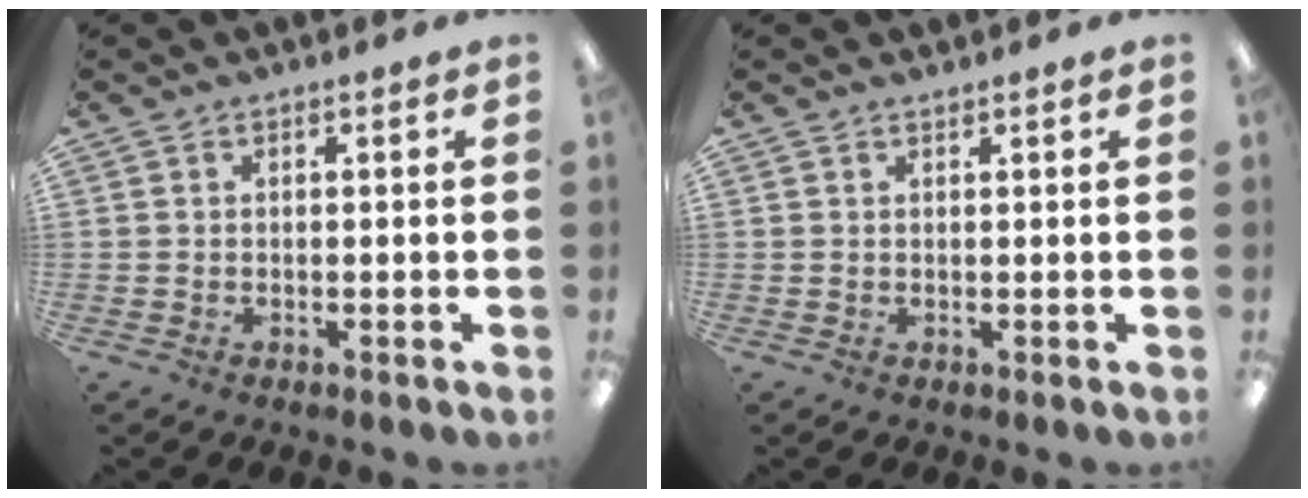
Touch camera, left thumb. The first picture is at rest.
{"total": 0.6, "force": [0.6, 0.0, 0.1], "torque": [-0.002, 0.001, 0.011]}